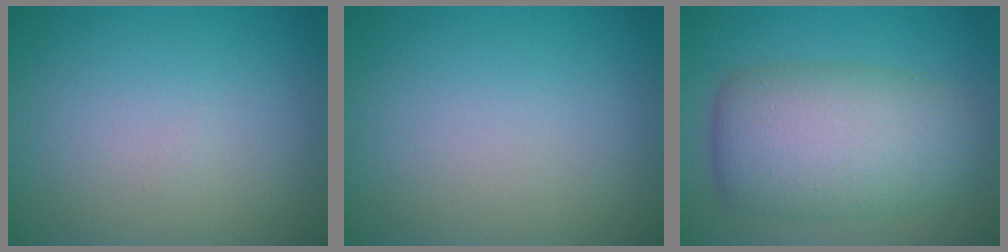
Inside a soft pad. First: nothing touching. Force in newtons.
{"total": 0.0}
{"total": 8.6, "press": 8.6, "slide": 0.4}